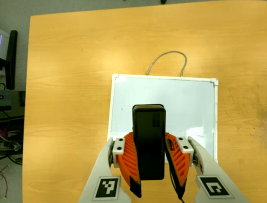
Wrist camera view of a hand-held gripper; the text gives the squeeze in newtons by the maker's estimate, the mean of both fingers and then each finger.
{"total": 8.5, "left": 7.3, "right": 9.6}